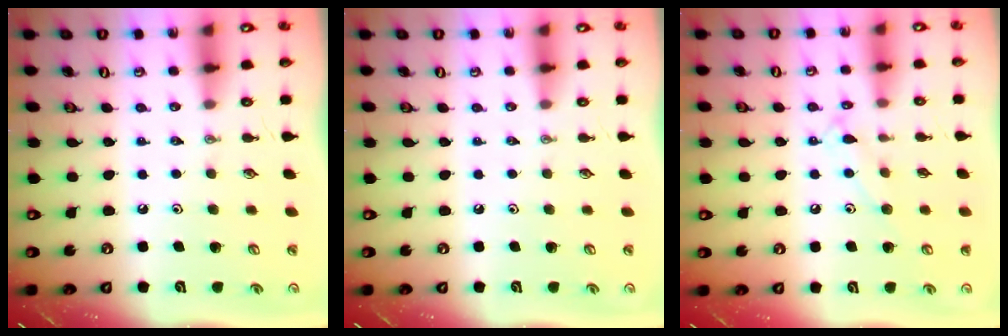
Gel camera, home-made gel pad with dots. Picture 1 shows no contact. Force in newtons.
{"total": 0.0}
{"total": 8.8, "press": 8.8, "slide": 0.6}